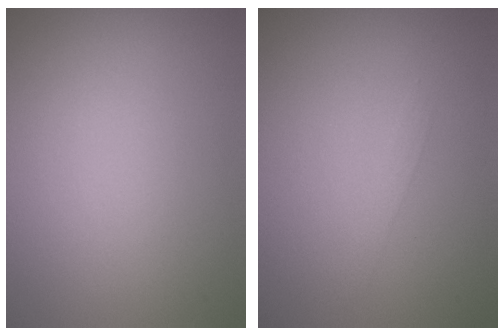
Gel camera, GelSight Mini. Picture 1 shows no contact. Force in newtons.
{"total": 0.8, "press": 0.8, "slide": 0.1}